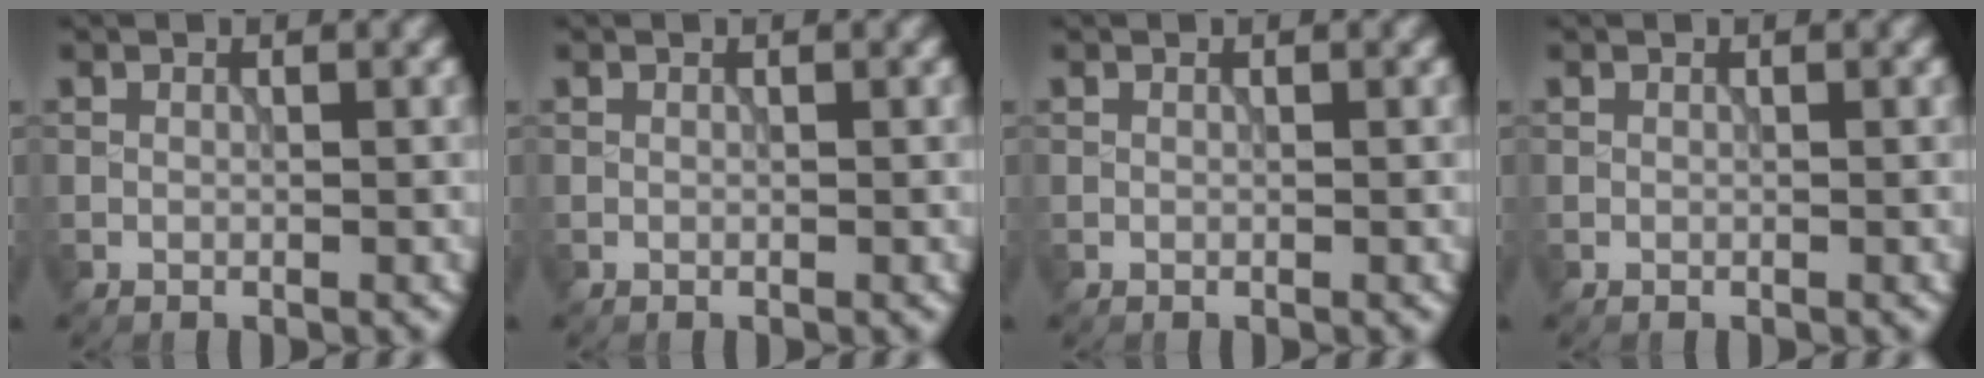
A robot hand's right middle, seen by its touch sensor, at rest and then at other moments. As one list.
[{"total": 0.0}, {"total": 0.0}, {"total": 0.0}]